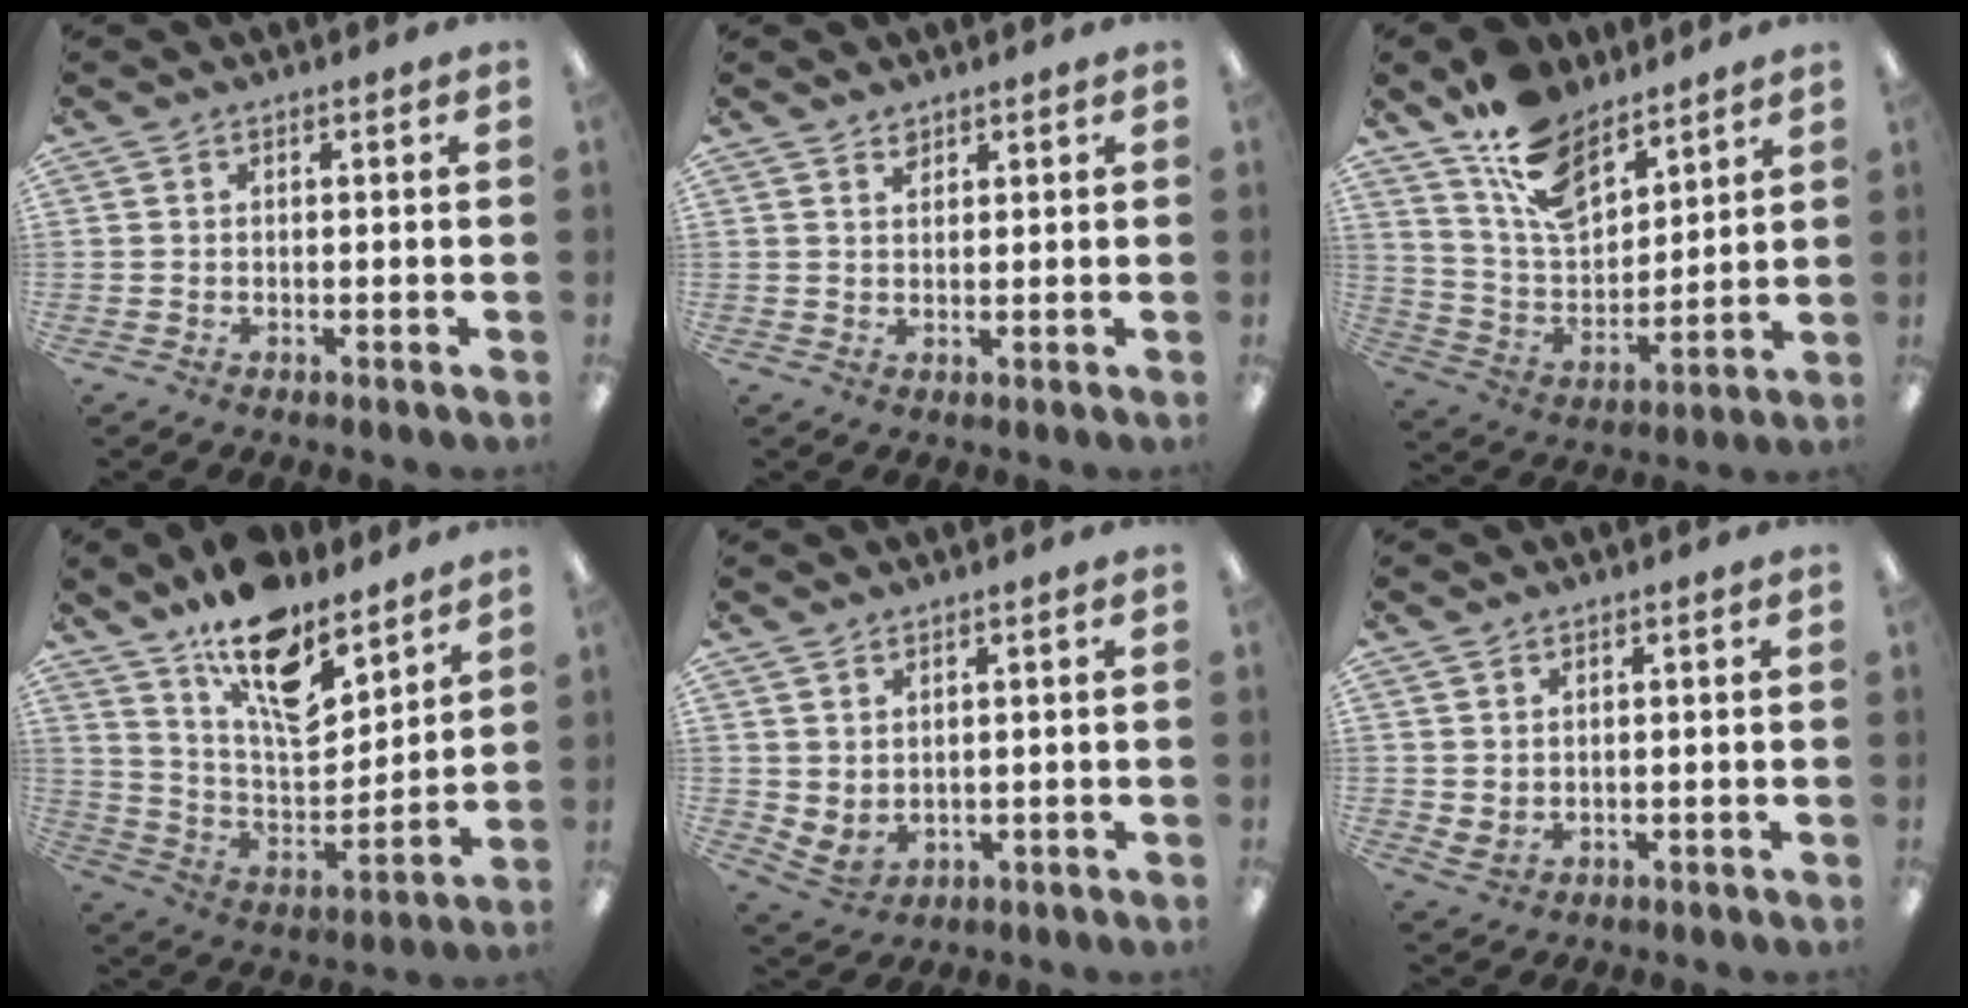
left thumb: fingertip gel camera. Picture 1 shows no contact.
{"total": 1.8, "force": [1.6, 0.7, 0.3], "torque": [0.000, -0.005, 0.030]}
{"total": 14.7, "force": [10.5, 7.4, 7.1], "torque": [-0.147, -0.050, 0.200]}
{"total": 17.7, "force": [12.5, 7.4, 10.0], "torque": [-0.171, -0.083, 0.221]}
{"total": 2.9, "force": [2.3, 1.3, 1.2], "torque": [-0.035, -0.016, 0.043]}
{"total": 2.0, "force": [1.2, 1.2, 1.0], "torque": [-0.013, -0.004, 0.022]}